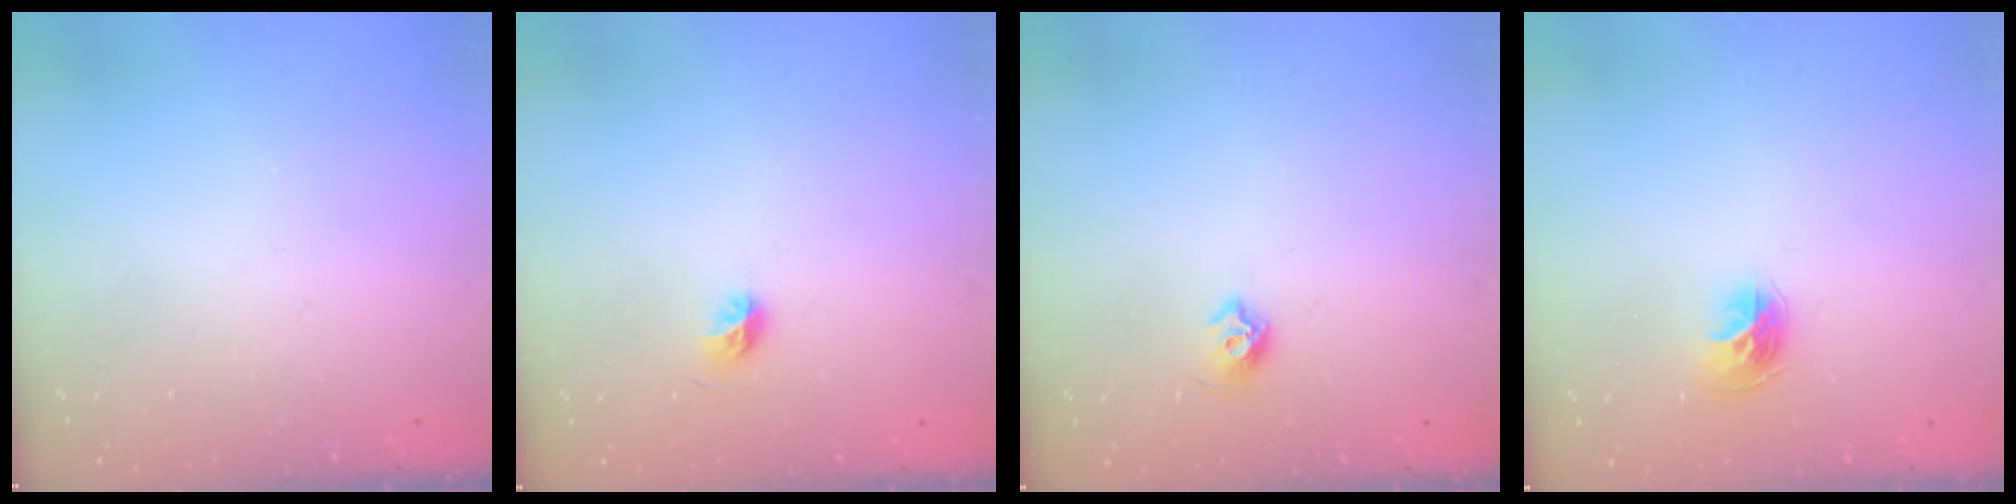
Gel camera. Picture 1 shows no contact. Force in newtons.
{"total": 5.3, "press": 5.2, "slide": 1.0}
{"total": 5.5, "press": 5.3, "slide": 1.2}
{"total": 8.0, "press": 8.0, "slide": 0.7}